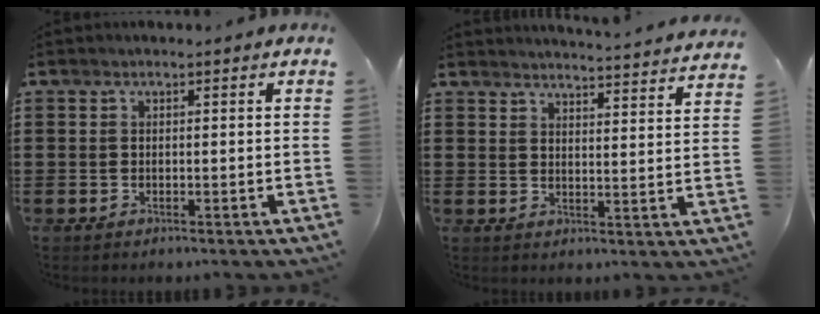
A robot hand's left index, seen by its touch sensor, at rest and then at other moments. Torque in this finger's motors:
{"motor_torque": [0.20, 0.50, 0.07, 0.04]}